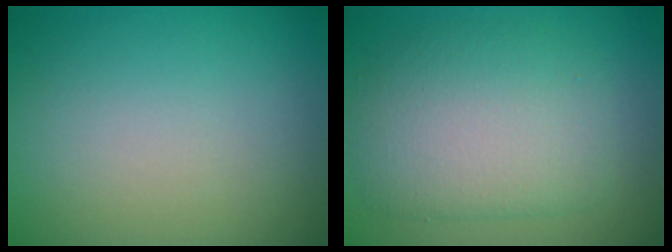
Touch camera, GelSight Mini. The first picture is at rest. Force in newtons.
{"total": 6.1, "press": 6.1, "slide": 0.2}